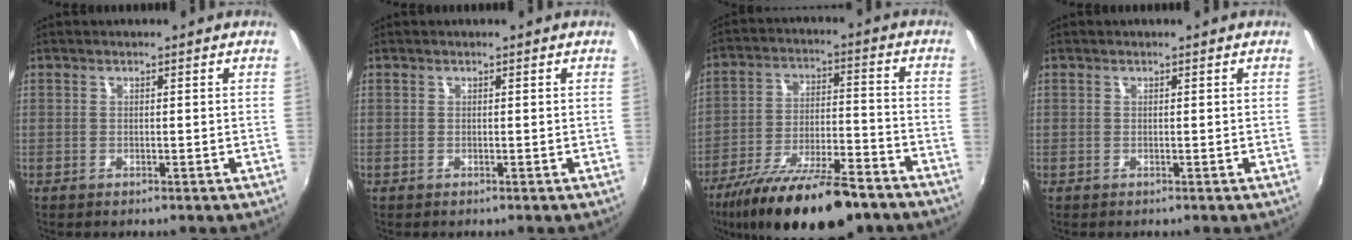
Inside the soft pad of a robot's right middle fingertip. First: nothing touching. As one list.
[{"total": 0.0}, {"total": 21.6, "force": [-16.3, 6.2, 12.7], "torque": [-0.231, -0.037, -0.253]}, {"total": 0.0}]